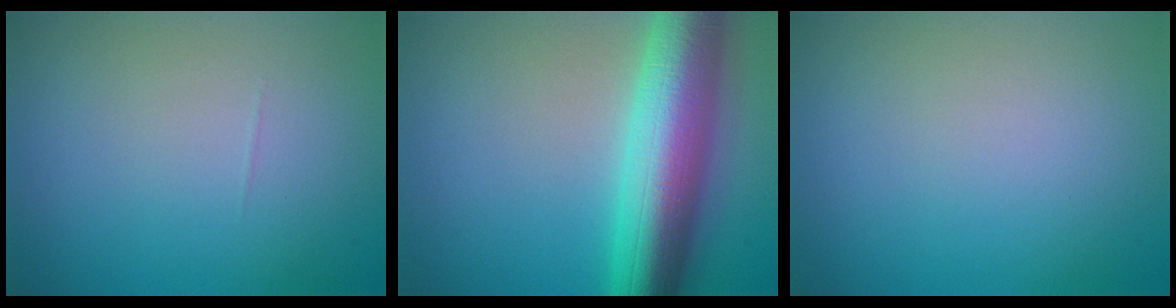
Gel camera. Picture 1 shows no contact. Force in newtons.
{"total": 10.9, "press": 10.9, "slide": 0.1}
{"total": 0.0}